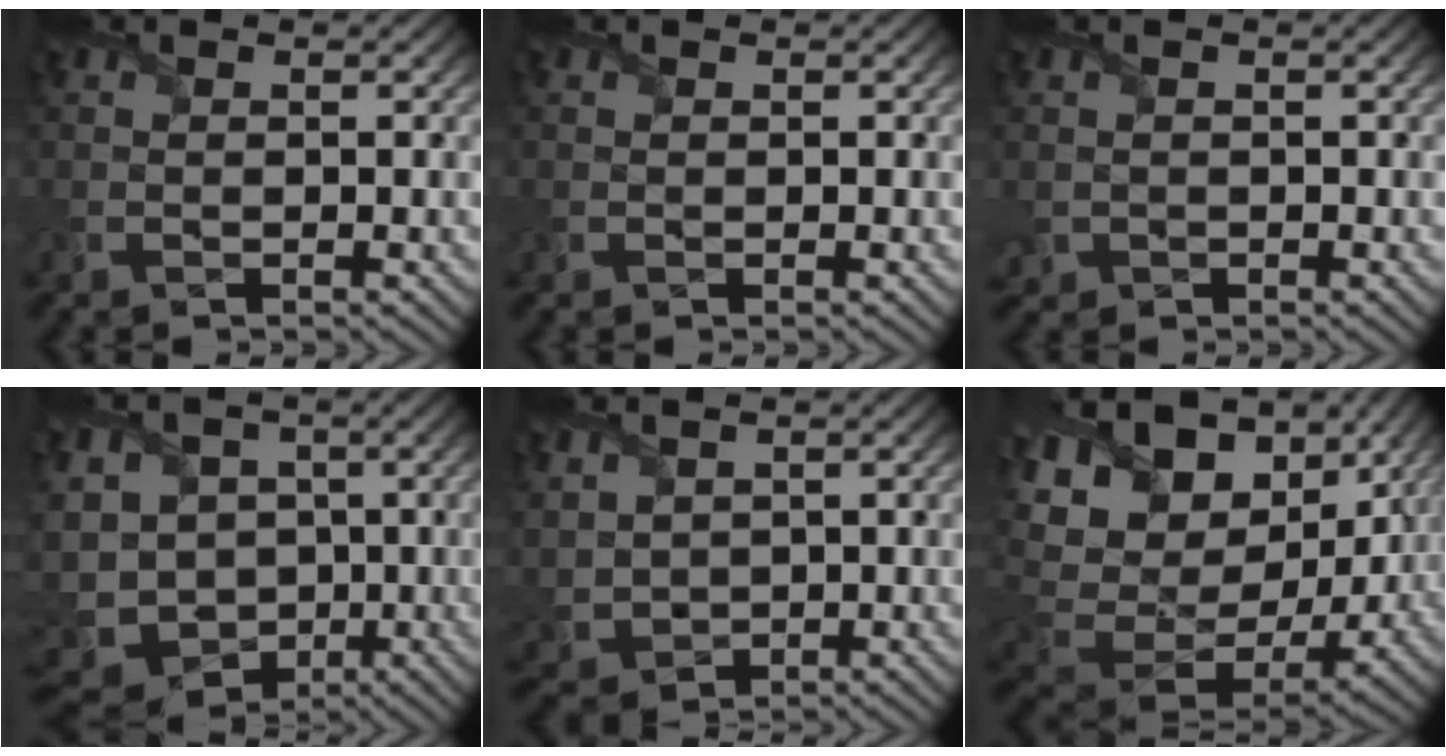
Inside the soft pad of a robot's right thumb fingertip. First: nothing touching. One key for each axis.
{"total": 0.0}
{"total": 1.1, "fx": 0.0, "fy": 1.1, "fz": 0.2, "tx": -0.013, "ty": -0.005, "tz": 0.001}
{"total": 14.8, "fx": -2.5, "fy": 12.0, "fz": 8.2, "tx": -0.209, "ty": -0.009, "tz": -0.062}
{"total": 4.7, "fx": 1.6, "fy": 3.7, "fz": 2.4, "tx": -0.104, "ty": -0.005, "tz": 0.037}
{"total": 19.2, "fx": 5.9, "fy": 12.9, "fz": 12.9, "tx": -0.280, "ty": 0.020, "tz": 0.137}